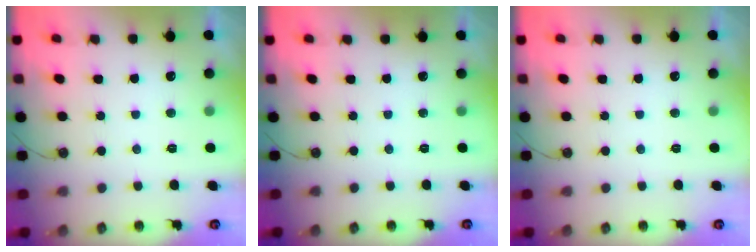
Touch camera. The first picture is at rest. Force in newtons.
{"total": 0.0}
{"total": 0.0}